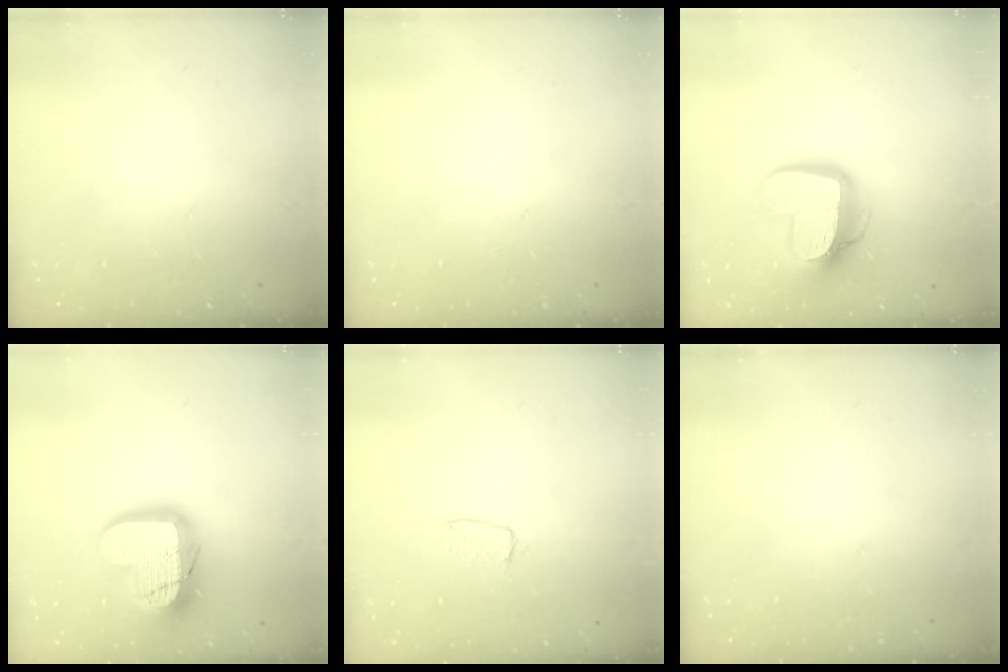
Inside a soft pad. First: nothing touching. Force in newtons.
{"total": 0.0}
{"total": 14.0, "press": 13.9, "slide": 1.3}
{"total": 20.6, "press": 20.6, "slide": 1.5}
{"total": 3.9, "press": 3.9, "slide": 0.3}
{"total": 0.0}